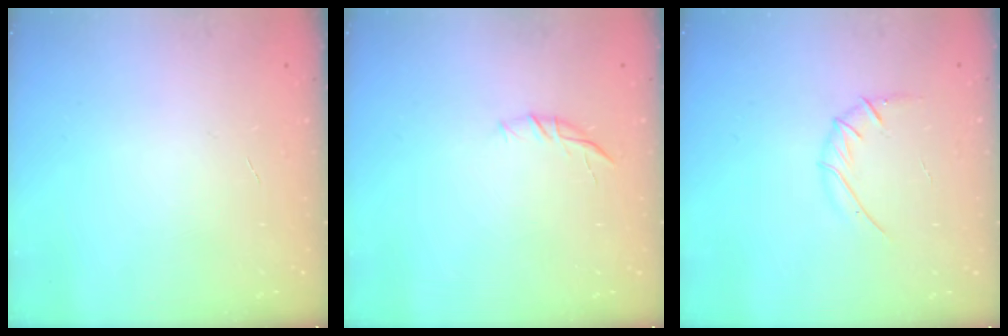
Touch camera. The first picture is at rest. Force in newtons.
{"total": 6.8, "press": 6.6, "slide": 1.6}
{"total": 5.5, "press": 5.3, "slide": 1.6}